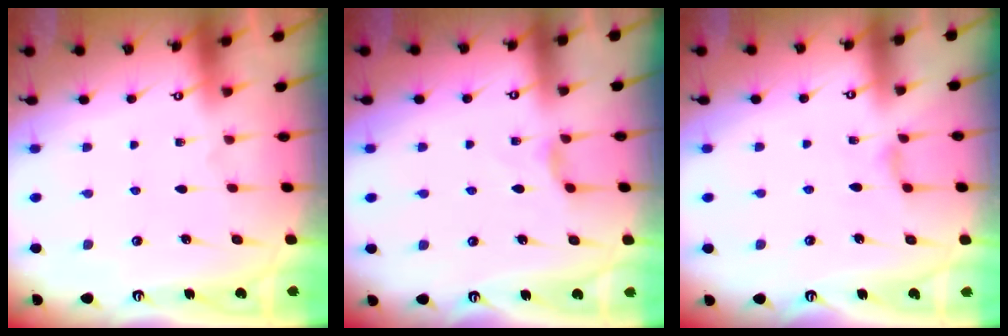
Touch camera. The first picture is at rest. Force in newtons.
{"total": 3.1, "press": 3.0, "slide": 0.6}
{"total": 2.5, "press": 2.4, "slide": 0.5}